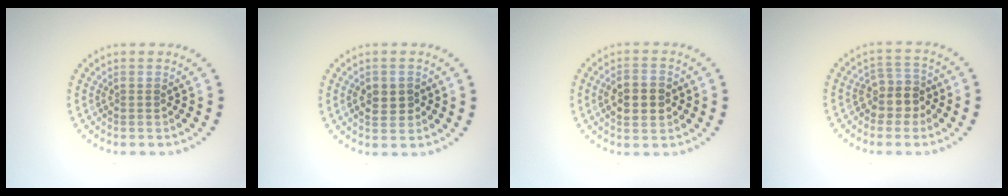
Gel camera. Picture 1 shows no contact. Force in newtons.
{"total": 2.3, "press": 2.3, "slide": 0.3}
{"total": 4.3, "press": 4.3, "slide": 0.3}
{"total": 2.9, "press": 2.4, "slide": 1.5}